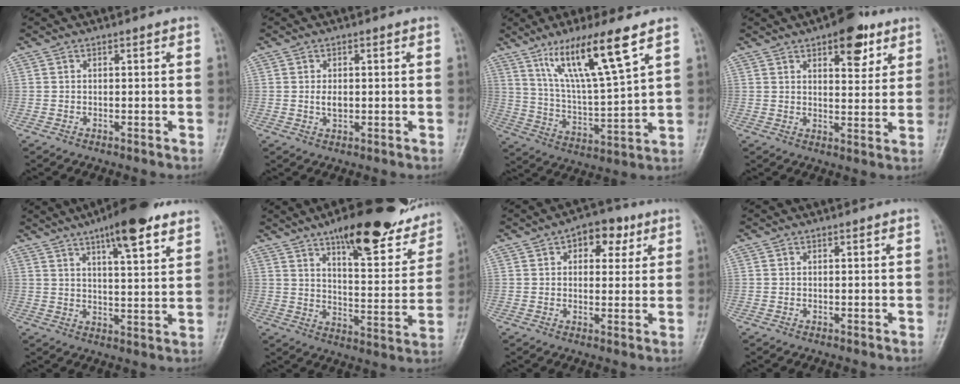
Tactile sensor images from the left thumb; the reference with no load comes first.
{"total": 2.3, "force": [0.1, 1.4, 1.8], "torque": [-0.030, -0.002, 0.003]}
{"total": 14.4, "force": [8.4, 1.6, 11.6], "torque": [-0.209, -0.041, 0.163]}
{"total": 9.2, "force": [5.2, 4.2, 6.3], "torque": [-0.058, -0.022, 0.069]}
{"total": 13.5, "force": [8.7, 3.3, 9.9], "torque": [-0.125, -0.035, 0.126]}
{"total": 21.0, "force": [14.3, 6.7, 13.9], "torque": [-0.148, -0.060, 0.205]}
{"total": 7.5, "force": [3.4, 4.8, 4.8], "torque": [-0.025, -0.003, 0.038]}
{"total": 0.0}